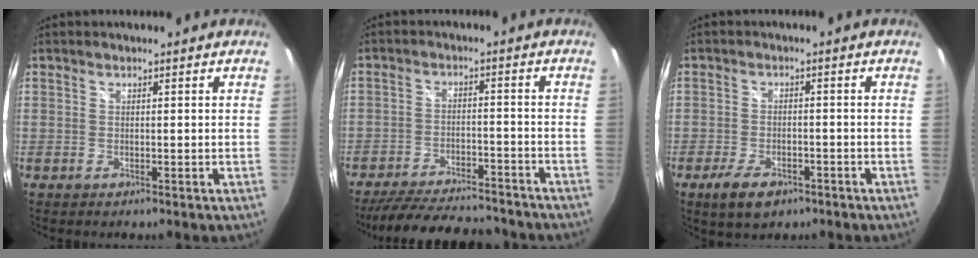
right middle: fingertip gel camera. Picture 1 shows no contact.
{"total": 19.0, "force": [-16.5, 5.1, 8.0], "torque": [-0.161, -0.005, -0.231]}
{"total": 6.4, "force": [-4.1, 3.0, 3.9], "torque": [-0.091, -0.009, -0.065]}